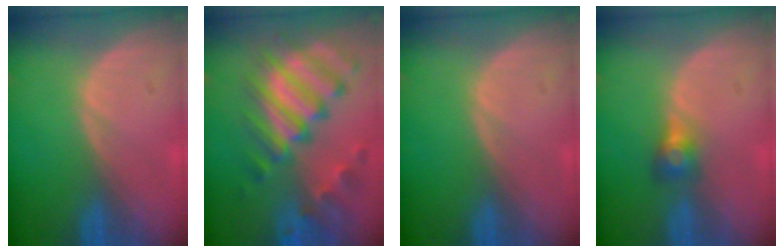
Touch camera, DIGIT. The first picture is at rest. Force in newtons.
{"total": 11.4, "press": 9.8, "slide": 5.8}
{"total": 0.0}
{"total": 2.8, "press": 2.6, "slide": 1.0}